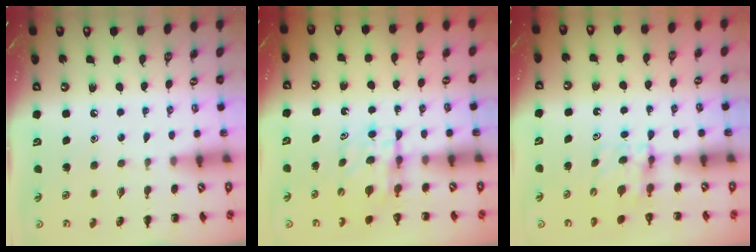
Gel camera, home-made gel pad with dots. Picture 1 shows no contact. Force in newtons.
{"total": 5.4, "press": 5.4, "slide": 0.0}
{"total": 5.3, "press": 5.3, "slide": 0.3}